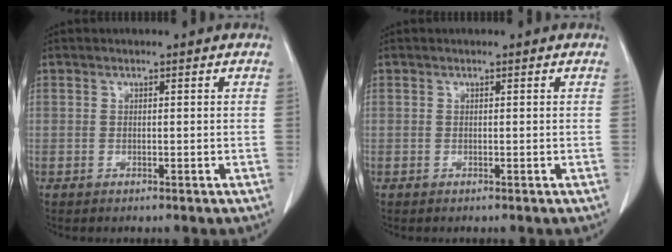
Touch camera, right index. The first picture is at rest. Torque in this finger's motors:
{"motor_torque": [-0.02, 0.01, 0.04, 0.01]}